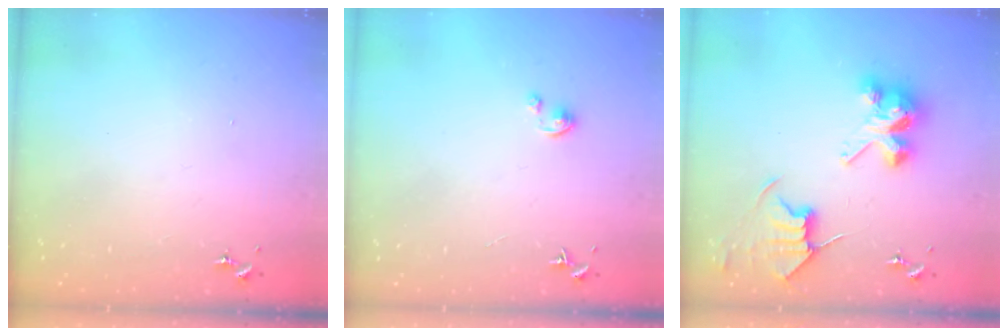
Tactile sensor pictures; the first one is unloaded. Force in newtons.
{"total": 2.7, "press": 2.7, "slide": 0.3}
{"total": 9.4, "press": 9.4, "slide": 0.8}